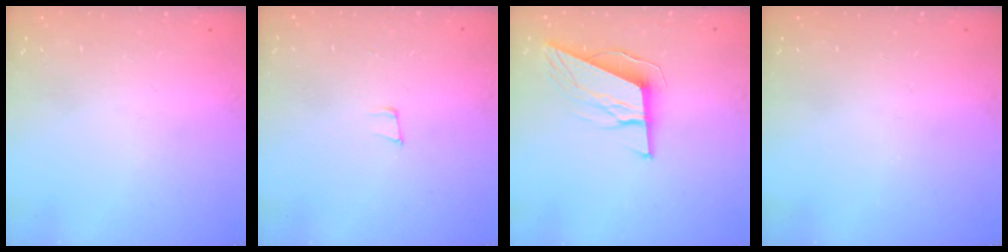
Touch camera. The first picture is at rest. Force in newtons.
{"total": 5.9, "press": 5.2, "slide": 2.8}
{"total": 9.7, "press": 9.5, "slide": 1.9}
{"total": 0.0}